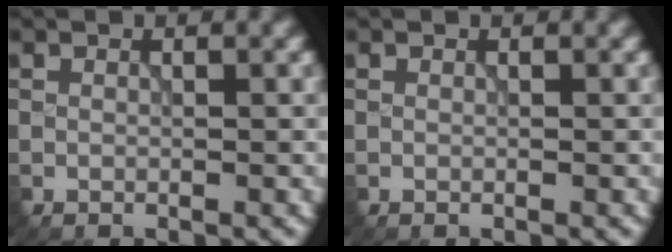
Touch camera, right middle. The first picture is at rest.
{"total": 0.0}